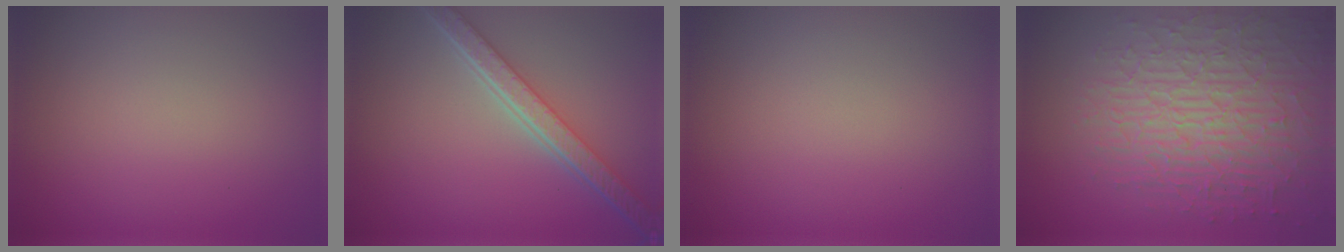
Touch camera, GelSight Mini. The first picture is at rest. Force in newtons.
{"total": 5.3, "press": 4.1, "slide": 3.3}
{"total": 0.0}
{"total": 8.6, "press": 6.1, "slide": 6.1}